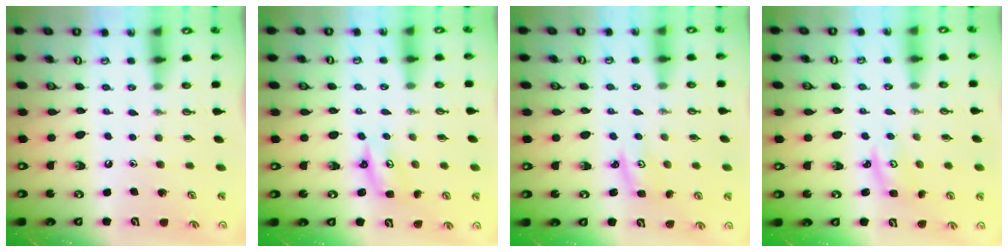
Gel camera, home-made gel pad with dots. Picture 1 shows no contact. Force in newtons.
{"total": 2.6, "press": 2.6, "slide": 0.2}
{"total": 2.0, "press": 2.0, "slide": 0.2}
{"total": 2.7, "press": 2.7, "slide": 0.4}